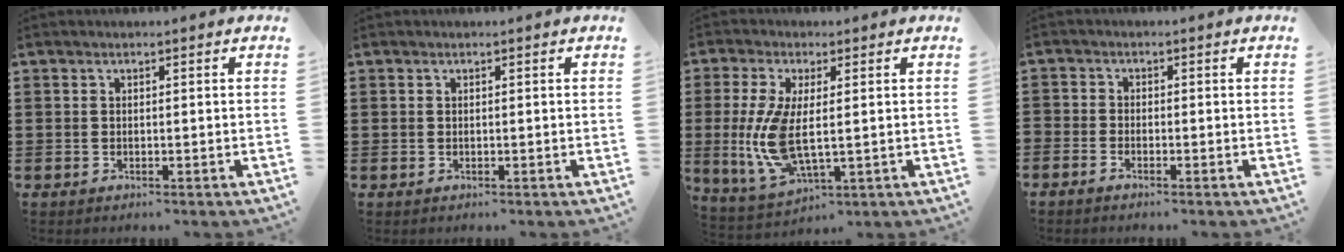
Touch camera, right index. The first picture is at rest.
{"total": 0.0}
{"total": 9.3, "force": [0.2, 4.0, 8.4], "torque": [-0.201, -0.019, 0.002]}
{"total": 1.2, "force": [-1.2, 0.2, 0.0], "torque": [-0.003, 0.001, -0.024]}